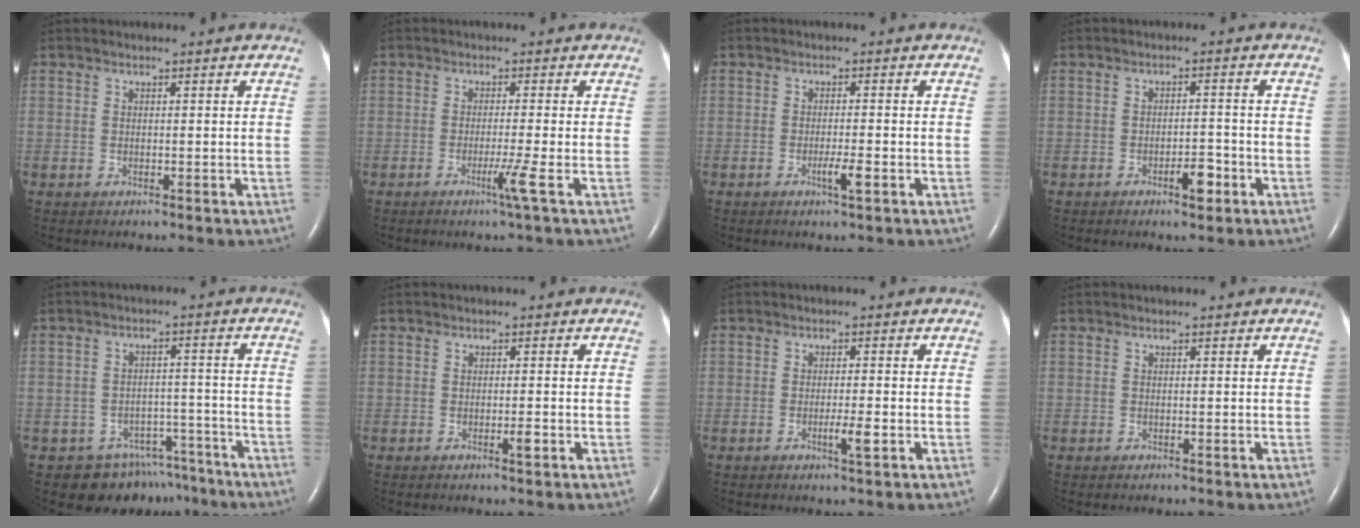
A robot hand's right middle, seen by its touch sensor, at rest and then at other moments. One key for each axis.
{"total": 2.8, "fx": -1.3, "fy": -1.2, "fz": 2.2, "tx": -0.040, "ty": -0.007, "tz": -0.026}
{"total": 2.5, "fx": -1.1, "fy": 0.0, "fz": 2.3, "tx": -0.042, "ty": -0.003, "tz": -0.019}
{"total": 3.3, "fx": -1.8, "fy": 1.1, "fz": 2.6, "tx": -0.040, "ty": 0.003, "tz": -0.028}
{"total": 8.3, "fx": -6.4, "fy": 5.2, "fz": 0.6, "tx": 0.010, "ty": 0.030, "tz": -0.080}
{"total": 1.1, "fx": -0.5, "fy": 0.1, "fz": 1.0, "tx": -0.019, "ty": -0.001, "tz": -0.007}
{"total": 2.5, "fx": -0.9, "fy": 0.0, "fz": 2.3, "tx": -0.044, "ty": -0.004, "tz": -0.015}
{"total": 0.0}